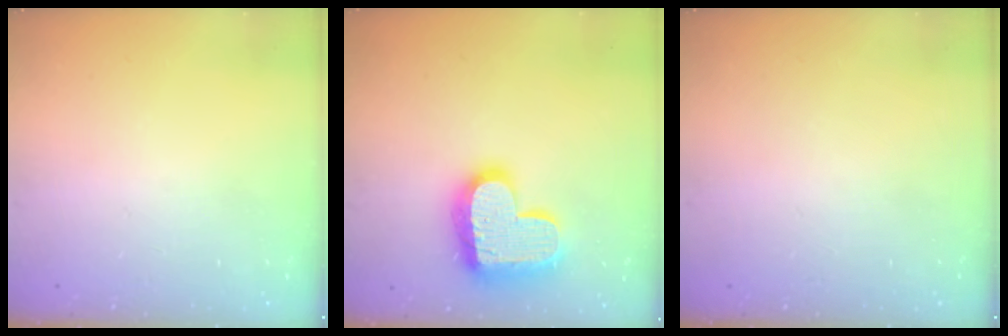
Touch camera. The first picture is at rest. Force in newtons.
{"total": 18.7, "press": 18.7, "slide": 1.2}
{"total": 0.0}